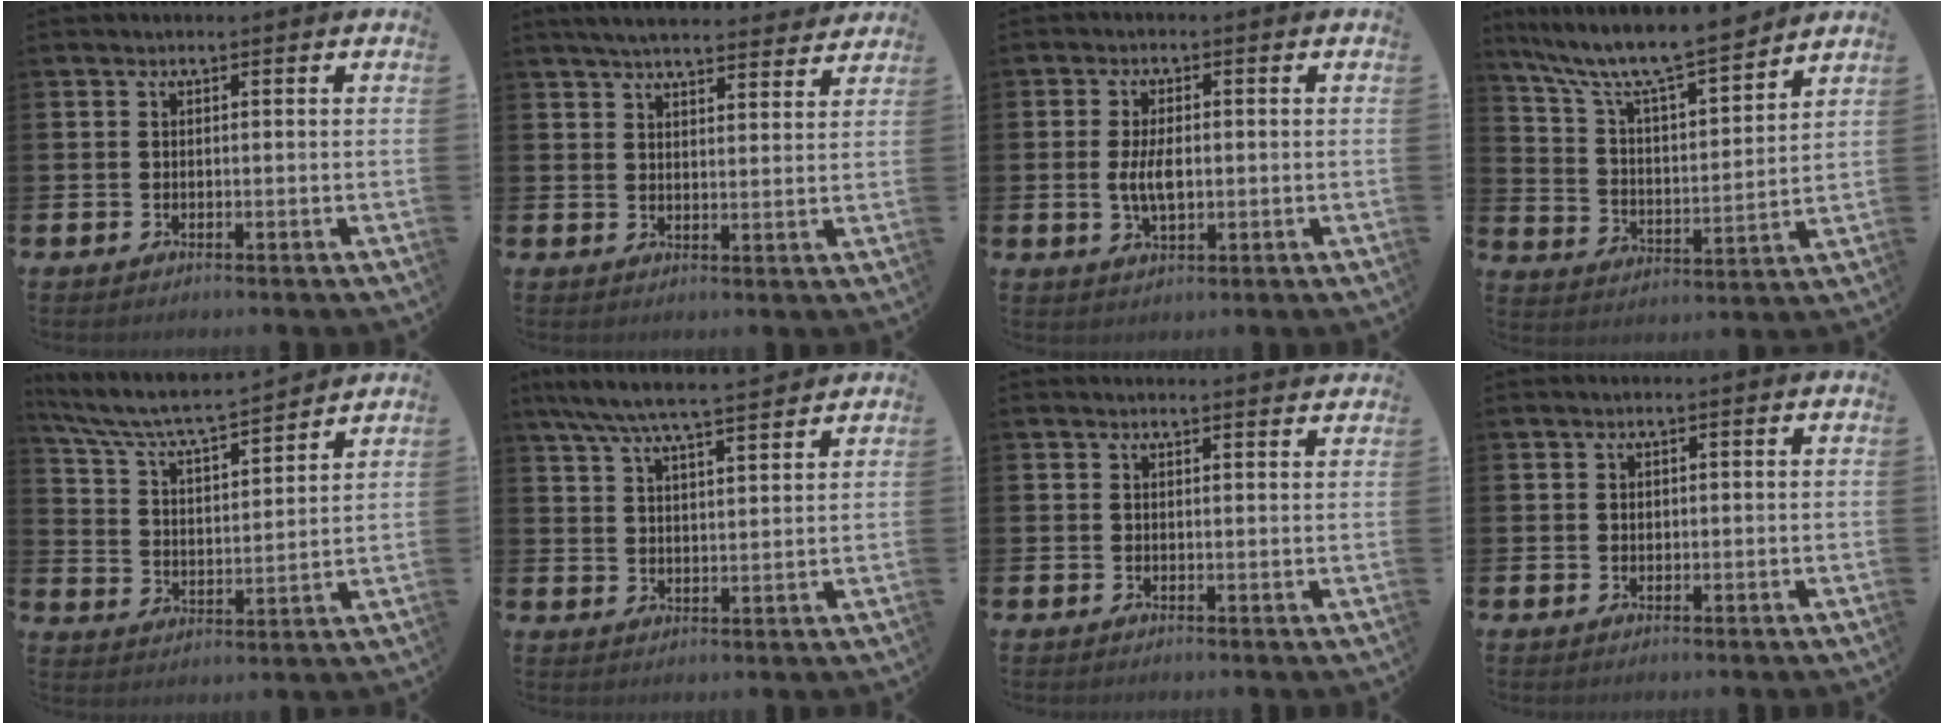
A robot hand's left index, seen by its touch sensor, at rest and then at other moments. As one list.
[{"total": 5.1, "force": [4.9, 0.7, 1.1], "torque": [-0.025, -0.028, 0.085]}, {"total": 4.6, "force": [0.0, 2.2, 4.0], "torque": [-0.075, 0.001, -0.006]}, {"total": 9.8, "force": [8.9, 1.3, 3.9], "torque": [-0.108, -0.063, 0.150]}, {"total": 7.0, "force": [6.6, 0.6, 2.3], "torque": [-0.079, -0.052, 0.110]}, {"total": 6.9, "force": [6.4, 0.4, 2.5], "torque": [-0.066, -0.033, 0.113]}, {"total": 1.3, "force": [1.3, -0.1, 0.0], "torque": [0.007, -0.010, 0.022]}, {"total": 0.5, "force": [0.2, 0.4, 0.2], "torque": [0.004, 0.001, 0.001]}]